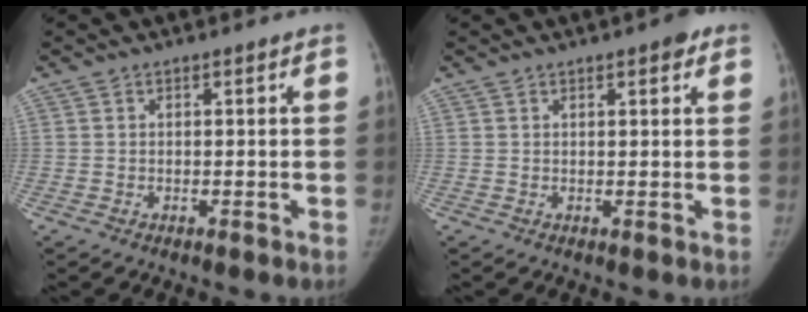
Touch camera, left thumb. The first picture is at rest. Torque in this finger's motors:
{"motor_torque": [1.30, 0.69, 0.28, -0.37, 0.05]}